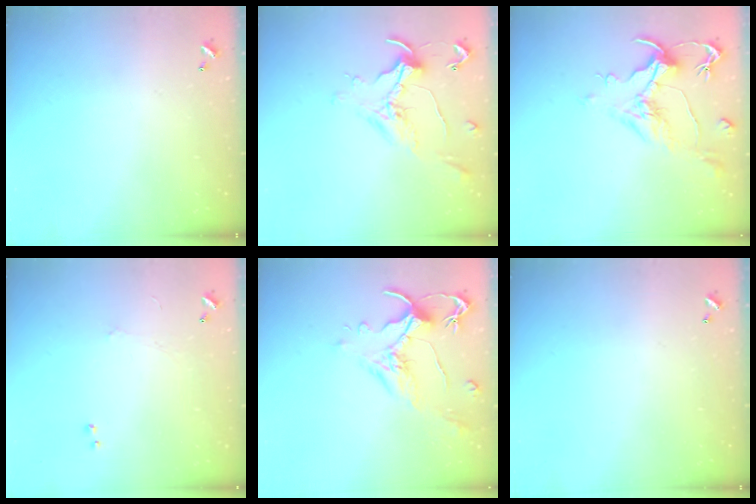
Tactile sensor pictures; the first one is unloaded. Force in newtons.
{"total": 1.1, "press": 1.0, "slide": 0.4}
{"total": 1.6, "press": 0.7, "slide": 1.4}
{"total": 1.0, "press": 0.9, "slide": 0.5}
{"total": 1.5, "press": 1.0, "slide": 1.1}
{"total": 0.0}